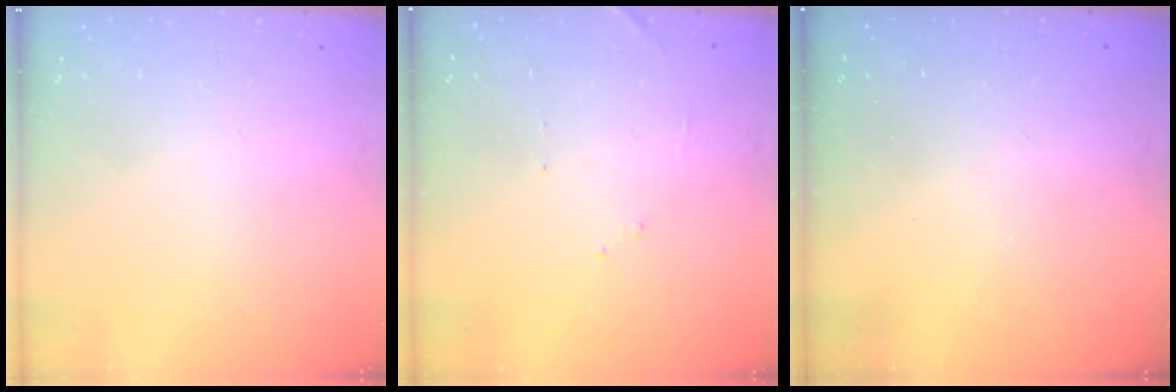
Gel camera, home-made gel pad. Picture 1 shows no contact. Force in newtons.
{"total": 6.9, "press": 6.9, "slide": 0.3}
{"total": 3.1, "press": 3.1, "slide": 0.1}